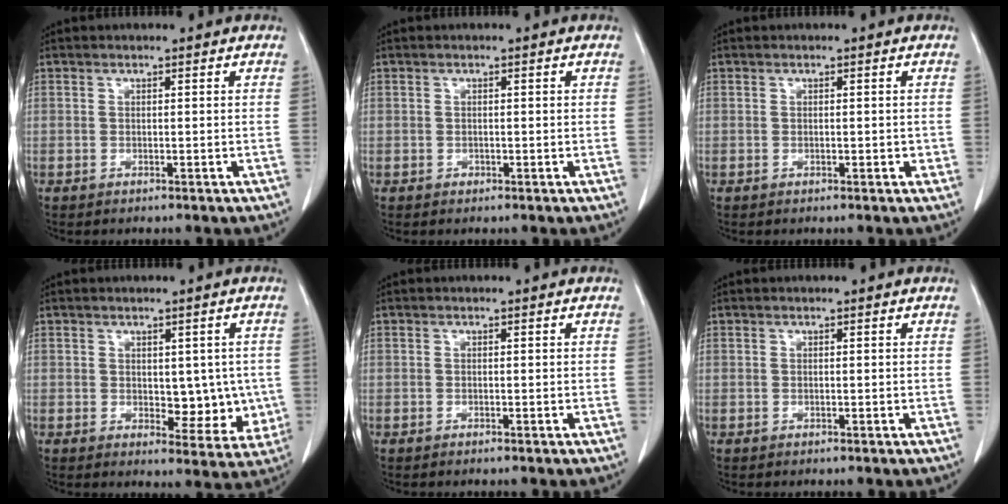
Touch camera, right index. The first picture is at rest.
{"total": 0.7, "force": [-0.2, 0.7, 0.1], "torque": [0.002, 0.005, -0.004]}
{"total": 1.0, "force": [-0.2, 0.6, 0.8], "torque": [-0.011, 0.001, -0.001]}
{"total": 6.8, "force": [0.0, 3.8, 5.6], "torque": [-0.050, -0.005, 0.010]}
{"total": 0.0}
{"total": 0.0}